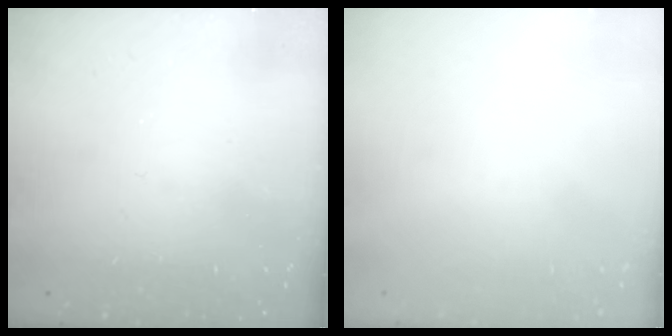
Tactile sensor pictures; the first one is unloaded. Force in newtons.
{"total": 0.0}